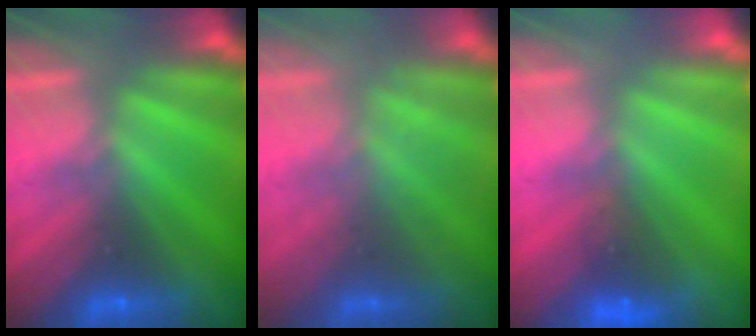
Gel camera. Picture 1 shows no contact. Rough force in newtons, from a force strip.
{"total": 2.0}
{"total": 3.7}